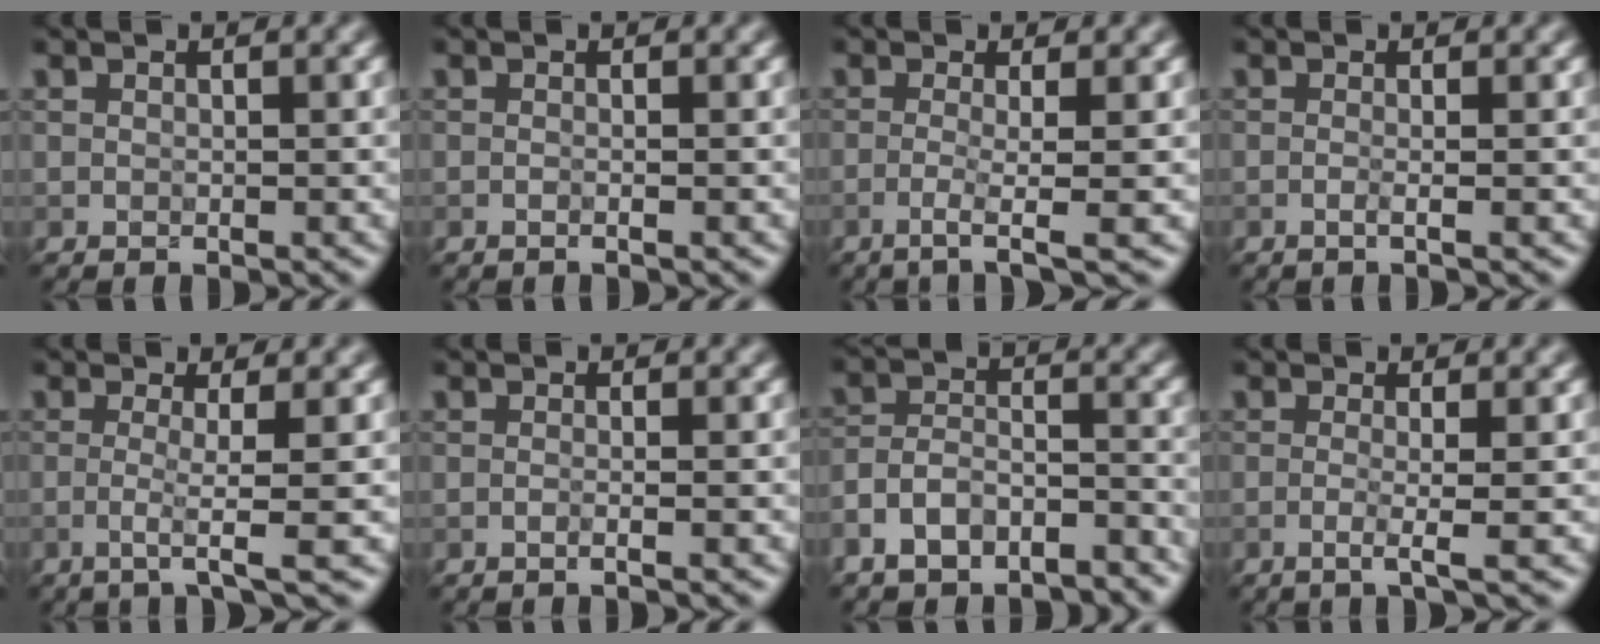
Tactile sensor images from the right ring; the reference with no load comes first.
{"total": 1.1, "force": [0.0, 0.7, 0.9], "torque": [0.006, -0.006, -0.016]}
{"total": 3.1, "force": [-1.0, 0.6, 2.9], "torque": [-0.046, 0.001, -0.032]}
{"total": 2.1, "force": [0.2, 1.1, 1.7], "torque": [-0.003, -0.002, -0.021]}
{"total": 2.9, "force": [-0.7, 0.4, 2.8], "torque": [-0.048, 0.000, -0.024]}
{"total": 2.1, "force": [0.0, 1.2, 1.7], "torque": [0.006, -0.005, -0.028]}
{"total": 6.3, "force": [-5.2, 2.6, 2.5], "torque": [-0.047, -0.002, -0.102]}
{"total": 2.5, "force": [-0.4, 0.8, 2.3], "torque": [-0.032, -0.001, -0.017]}